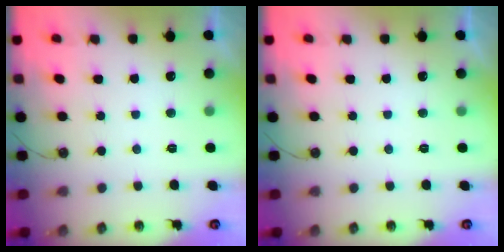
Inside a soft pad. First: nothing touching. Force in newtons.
{"total": 0.0}